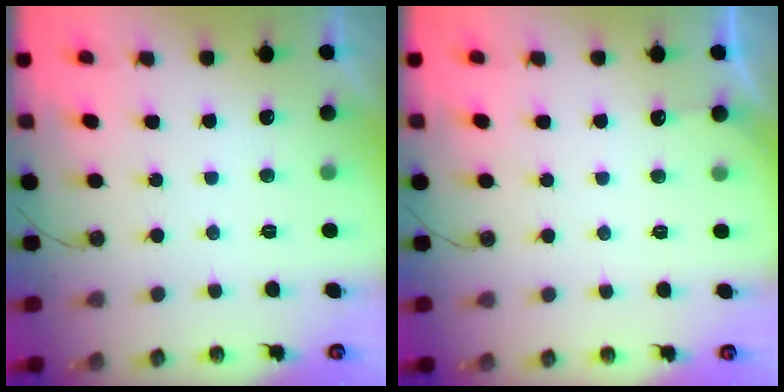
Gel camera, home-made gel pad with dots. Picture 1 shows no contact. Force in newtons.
{"total": 2.3, "press": 2.3, "slide": 0.3}